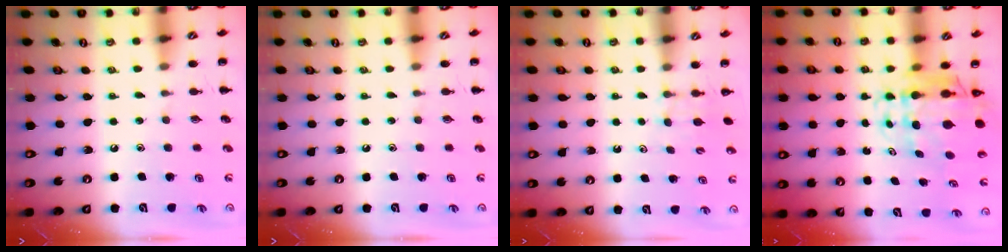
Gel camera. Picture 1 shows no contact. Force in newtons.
{"total": 0.0}
{"total": 2.6, "press": 2.4, "slide": 1.0}
{"total": 8.7, "press": 8.2, "slide": 2.9}